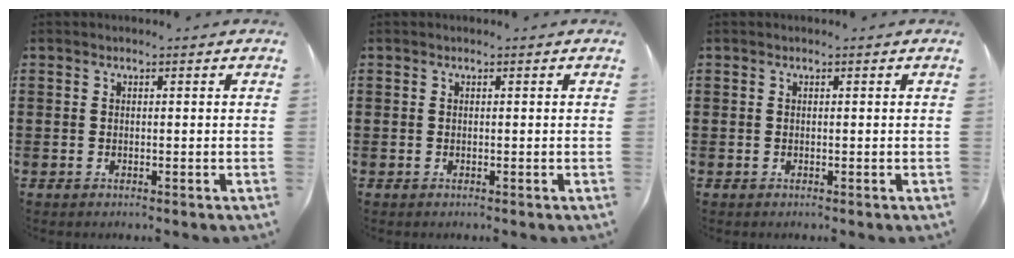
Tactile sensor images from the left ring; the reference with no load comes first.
{"total": 0.0}
{"total": 0.0}